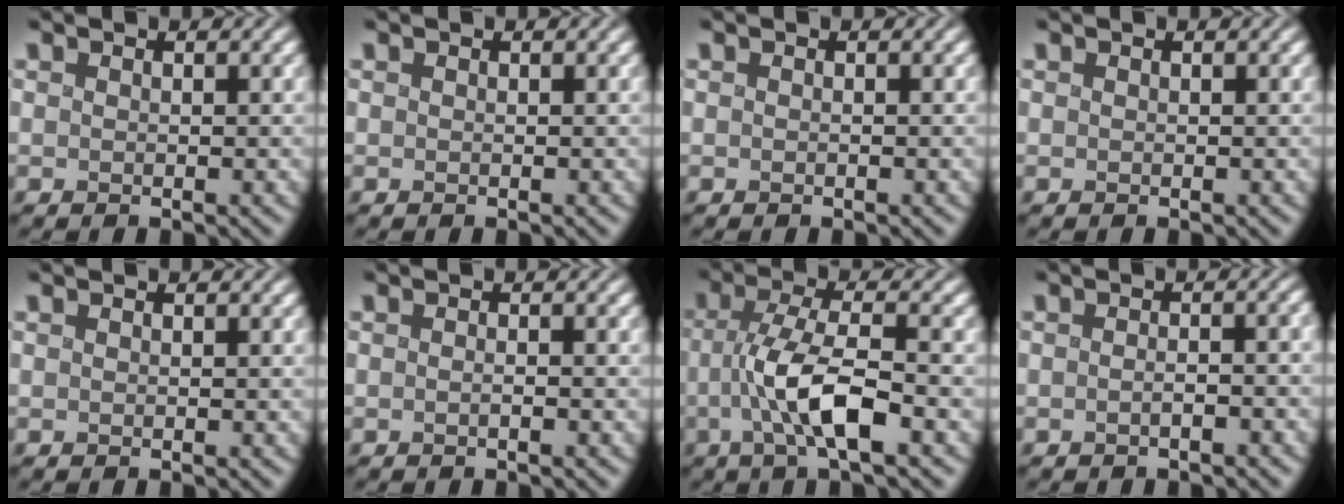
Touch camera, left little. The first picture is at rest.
{"total": 0.0}
{"total": 0.0}
{"total": 0.0}
{"total": 0.0}
{"total": 0.7, "force": [-0.6, 0.0, 0.3], "torque": [-0.003, 0.001, -0.016]}
{"total": 5.8, "force": [-1.7, 1.3, 5.4], "torque": [-0.101, 0.001, -0.037]}
{"total": 2.9, "force": [-0.9, 1.3, 2.5], "torque": [-0.015, 0.007, -0.019]}